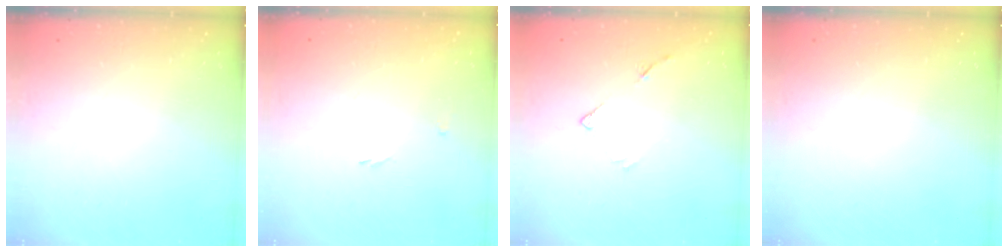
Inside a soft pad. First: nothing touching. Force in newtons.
{"total": 0.8, "press": 0.8, "slide": 0.3}
{"total": 5.0, "press": 5.0, "slide": 0.6}
{"total": 0.0}